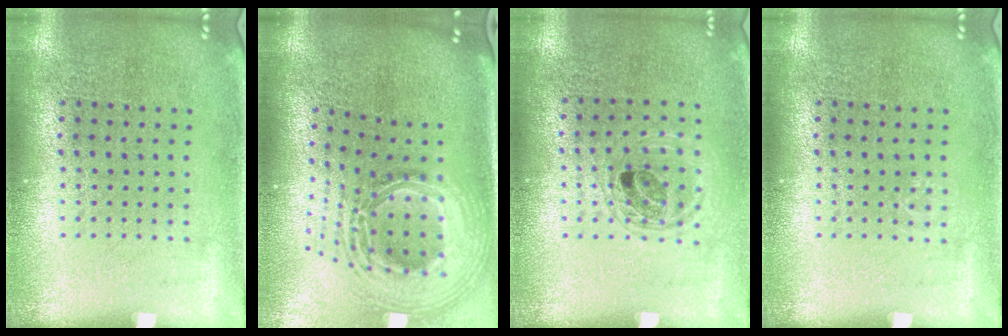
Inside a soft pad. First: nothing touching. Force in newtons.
{"total": 3.0, "press": 2.0, "slide": 2.2}
{"total": 1.3, "press": 1.2, "slide": 0.4}
{"total": 0.5, "press": 0.5, "slide": 0.2}